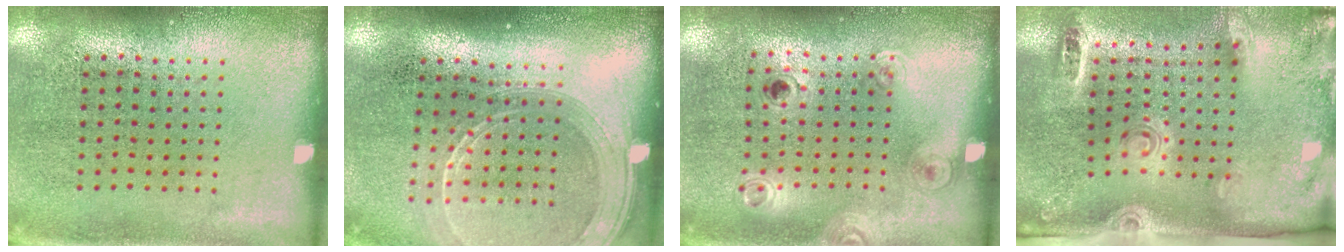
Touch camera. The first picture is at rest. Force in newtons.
{"total": 1.9, "press": 1.7, "slide": 0.8}
{"total": 1.1, "press": 0.8, "slide": 0.8}
{"total": 2.9, "press": 2.0, "slide": 2.1}